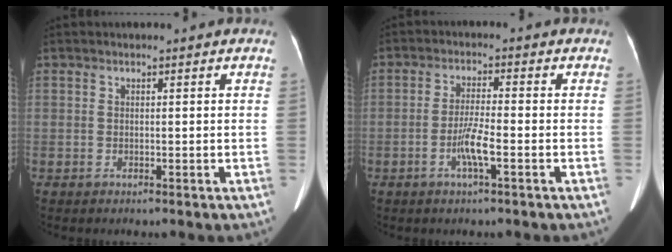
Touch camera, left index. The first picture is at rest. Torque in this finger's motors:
{"motor_torque": [0.03, 0.00, 0.06, 0.04]}